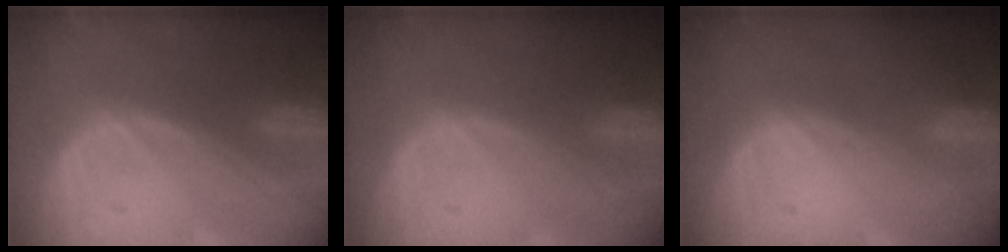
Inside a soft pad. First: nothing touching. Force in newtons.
{"total": 0.0}
{"total": 0.0}